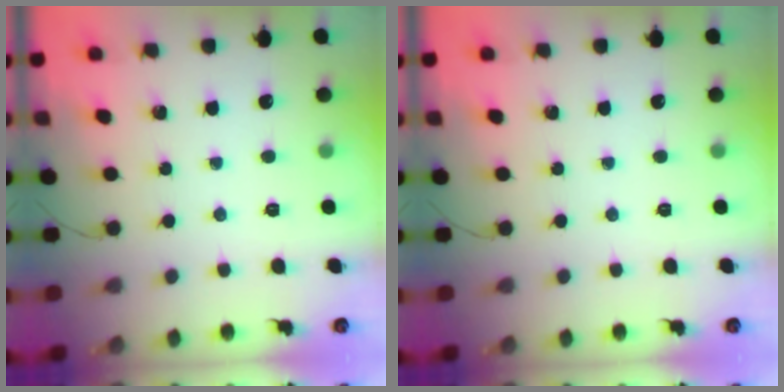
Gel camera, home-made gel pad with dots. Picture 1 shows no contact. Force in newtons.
{"total": 0.0}